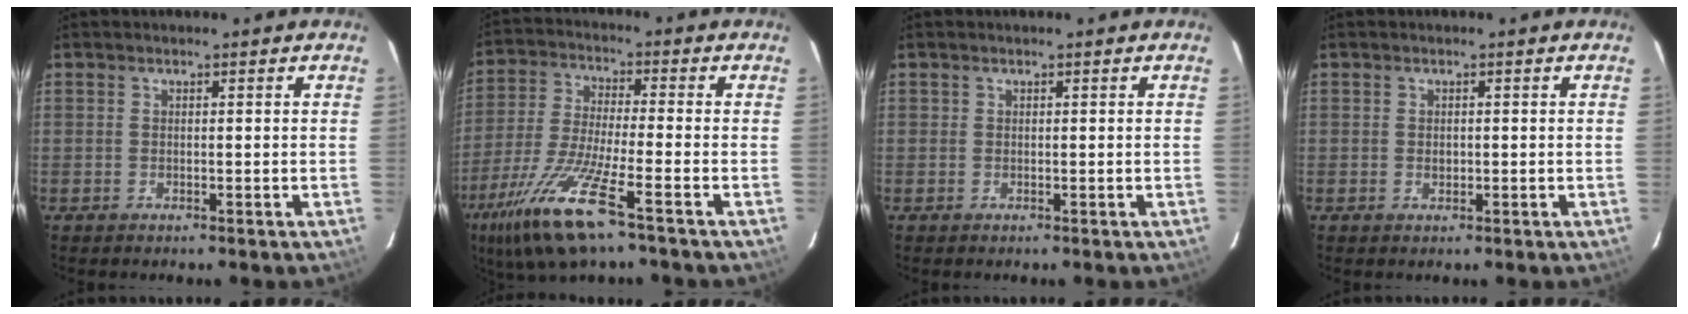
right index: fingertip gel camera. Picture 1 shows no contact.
{"total": 14.5, "force": [-8.5, 2.0, 11.5], "torque": [-0.248, -0.035, -0.167]}
{"total": 0.0}
{"total": 1.0, "force": [-0.1, 0.8, 0.6], "torque": [-0.008, 0.003, 0.000]}